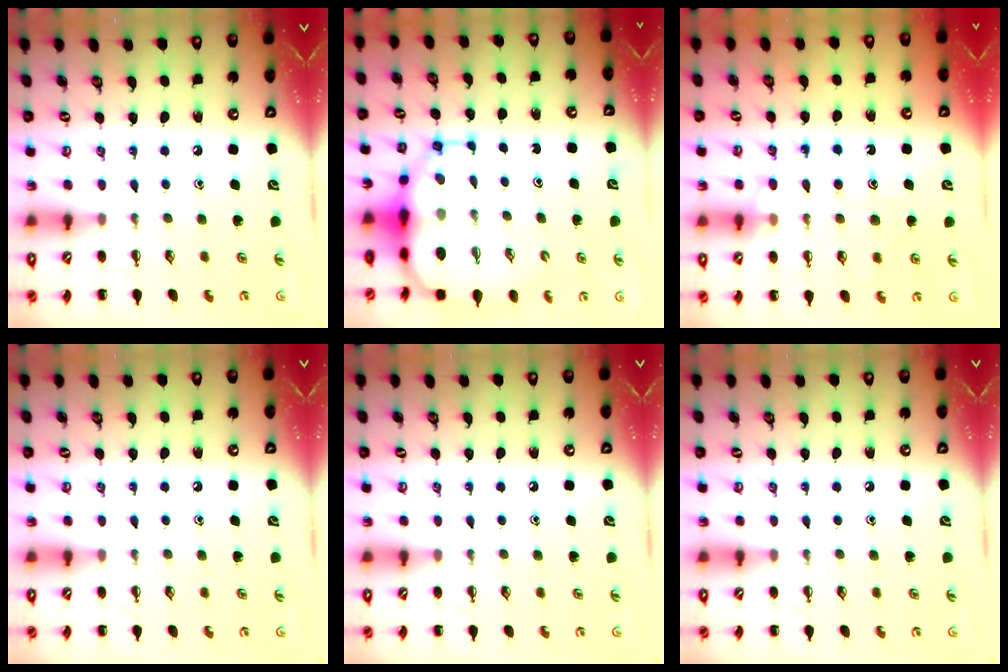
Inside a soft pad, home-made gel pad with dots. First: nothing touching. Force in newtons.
{"total": 10.0, "press": 9.6, "slide": 2.9}
{"total": 12.0, "press": 12.0, "slide": 0.9}
{"total": 0.0}
{"total": 0.0}
{"total": 0.0}